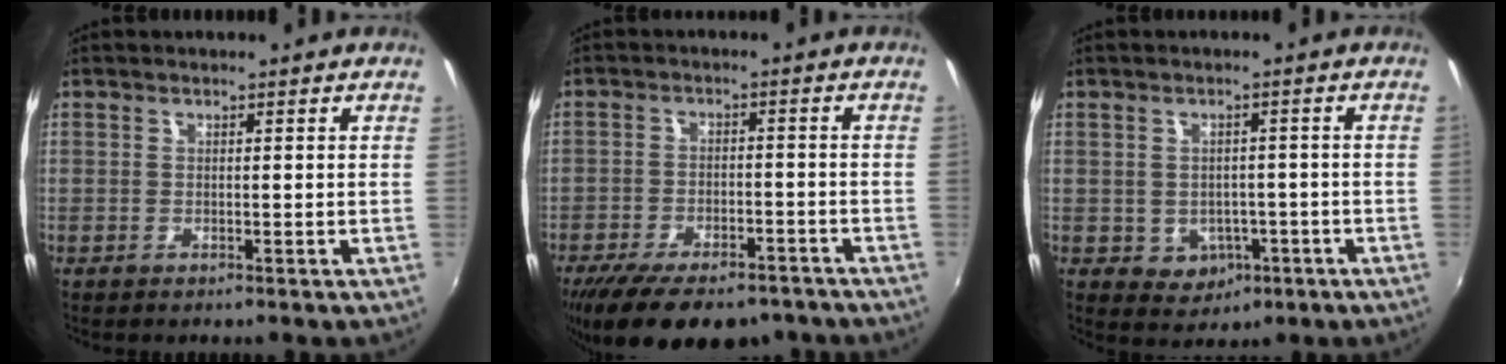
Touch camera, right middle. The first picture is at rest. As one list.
[{"total": 18.5, "force": [-13.9, 7.3, 9.8], "torque": [-0.199, -0.035, -0.200]}, {"total": 5.6, "force": [-1.9, 4.9, 2.0], "torque": [-0.053, 0.008, -0.007]}]